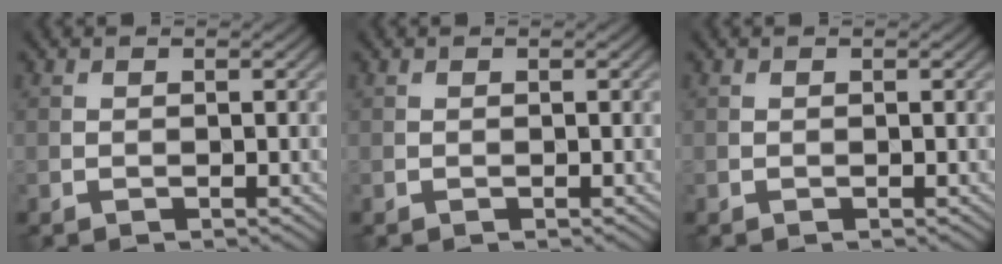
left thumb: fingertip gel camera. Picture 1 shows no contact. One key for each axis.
{"total": 0.0}
{"total": 0.0}